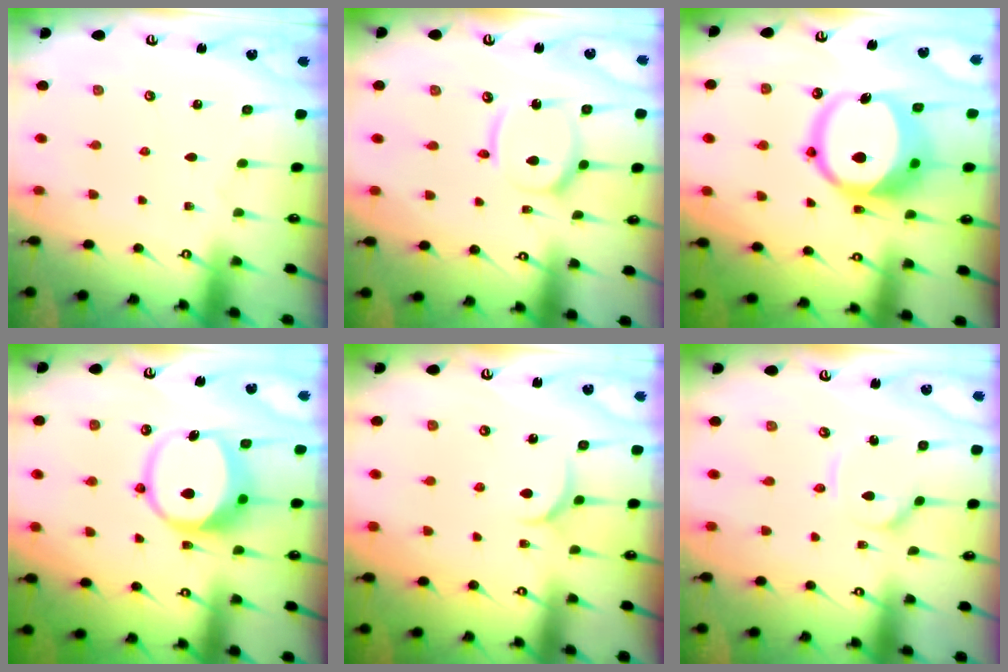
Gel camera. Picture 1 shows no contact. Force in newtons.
{"total": 11.6, "press": 11.5, "slide": 1.5}
{"total": 16.0, "press": 15.9, "slide": 2.1}
{"total": 10.5, "press": 10.4, "slide": 1.6}
{"total": 4.1, "press": 4.1, "slide": 0.7}
{"total": 3.9, "press": 3.9, "slide": 0.3}